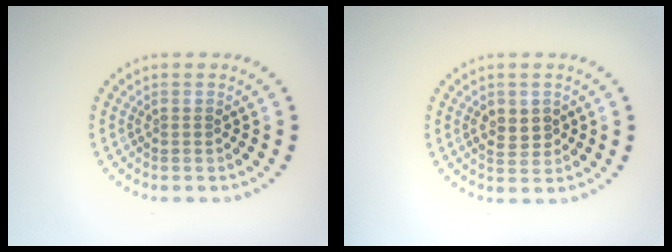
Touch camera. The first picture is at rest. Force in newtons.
{"total": 2.3, "press": 2.2, "slide": 0.3}